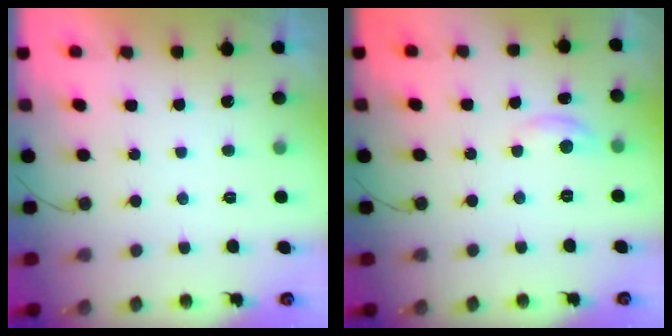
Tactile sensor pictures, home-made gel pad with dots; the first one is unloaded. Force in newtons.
{"total": 3.9, "press": 3.9, "slide": 0.3}